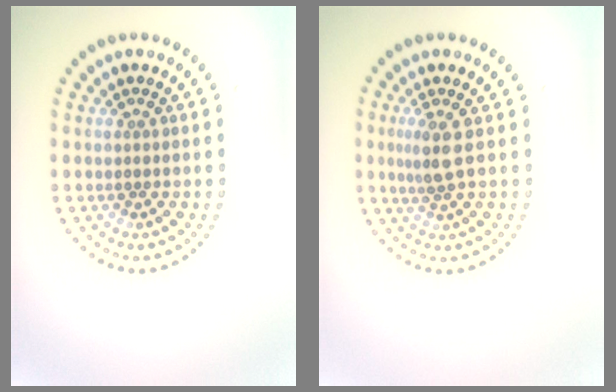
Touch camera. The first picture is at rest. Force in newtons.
{"total": 2.2, "press": 1.8, "slide": 1.4}